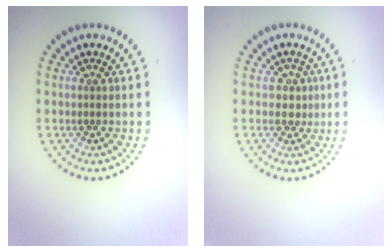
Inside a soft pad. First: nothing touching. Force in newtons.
{"total": 1.8, "press": 1.4, "slide": 1.2}